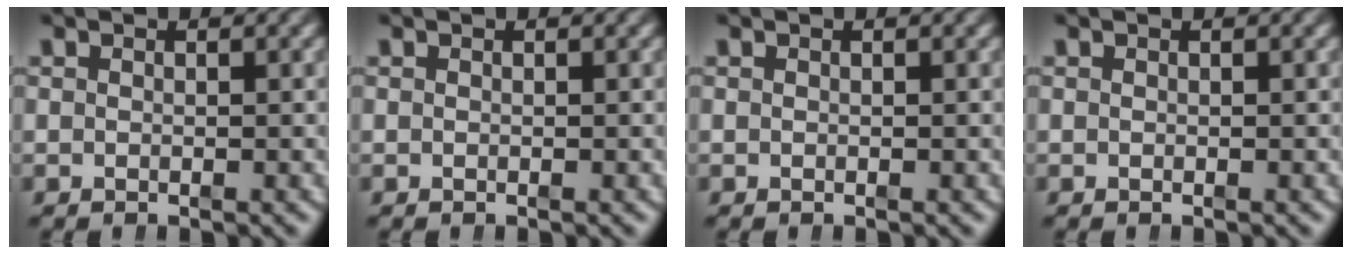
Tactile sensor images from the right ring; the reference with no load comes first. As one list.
[{"total": 0.0}, {"total": 0.0}, {"total": 0.0}]